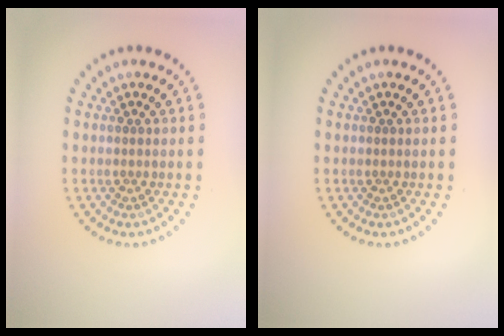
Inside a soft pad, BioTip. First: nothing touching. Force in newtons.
{"total": 0.0}